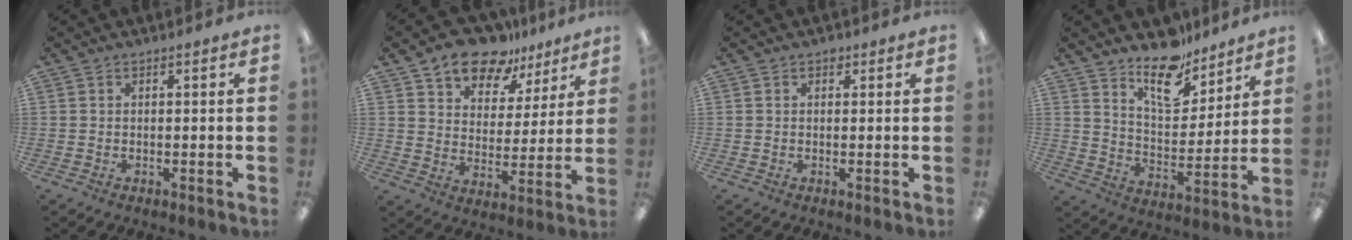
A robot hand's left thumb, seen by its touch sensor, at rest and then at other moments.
{"total": 13.1, "force": [10.6, 6.7, 3.7], "torque": [-0.058, -0.080, 0.194]}
{"total": 1.1, "force": [0.5, 0.8, 0.5], "torque": [-0.002, -0.003, 0.008]}
{"total": 14.6, "force": [11.3, 6.4, 6.7], "torque": [-0.095, -0.079, 0.200]}